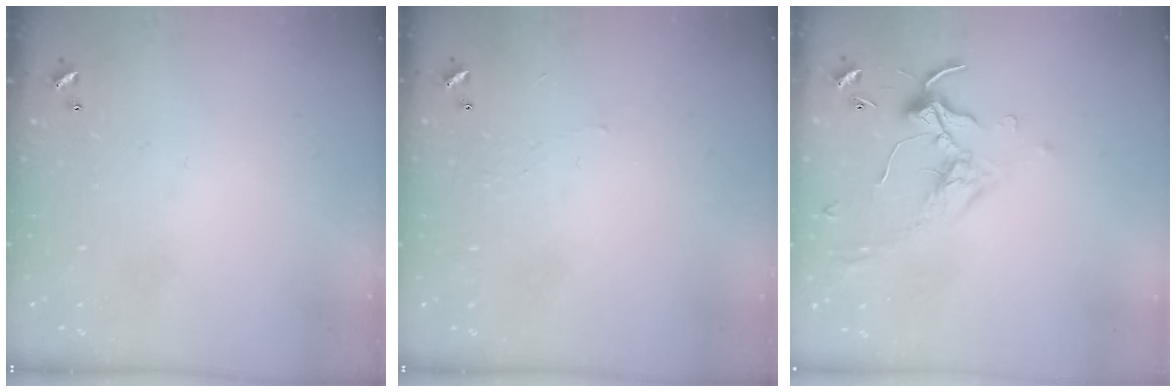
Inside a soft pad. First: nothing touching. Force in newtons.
{"total": 2.1, "press": 2.1, "slide": 0.6}
{"total": 0.0}